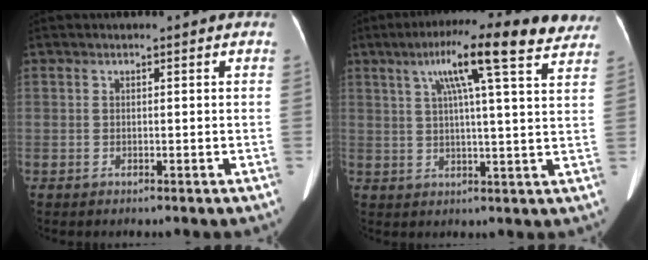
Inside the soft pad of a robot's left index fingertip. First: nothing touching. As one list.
[{"total": 14.9, "force": [9.5, 0.8, 11.4], "torque": [-0.177, 0.039, 0.121]}]